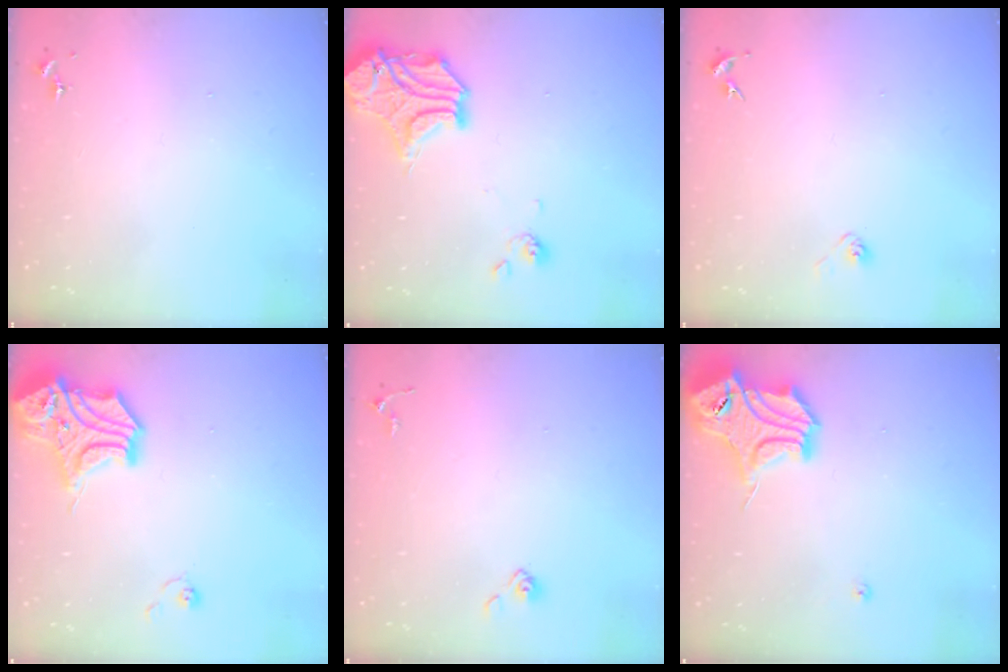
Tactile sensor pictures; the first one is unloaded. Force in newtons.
{"total": 16.4, "press": 16.1, "slide": 3.1}
{"total": 2.8, "press": 2.6, "slide": 1.1}
{"total": 15.8, "press": 15.6, "slide": 2.4}
{"total": 3.3, "press": 3.3, "slide": 0.4}
{"total": 18.1, "press": 17.9, "slide": 2.0}